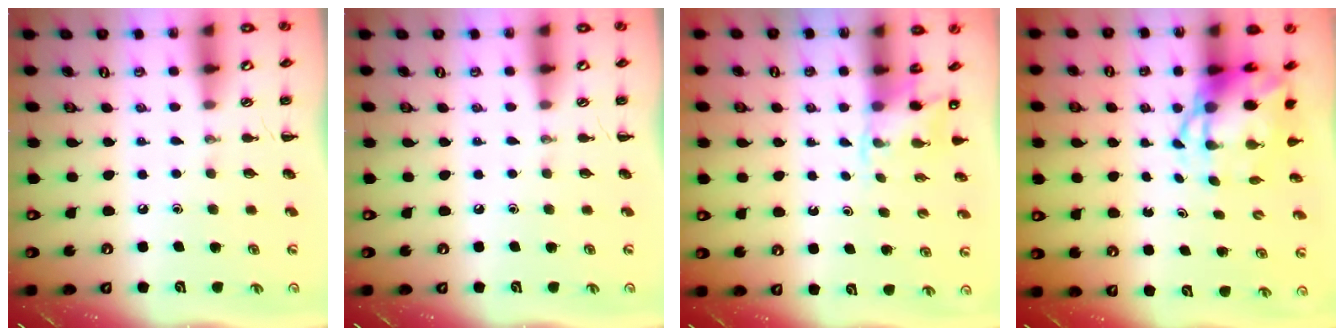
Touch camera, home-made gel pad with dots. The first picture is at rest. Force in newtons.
{"total": 0.0}
{"total": 2.5, "press": 2.3, "slide": 1.0}
{"total": 6.3, "press": 6.1, "slide": 1.7}